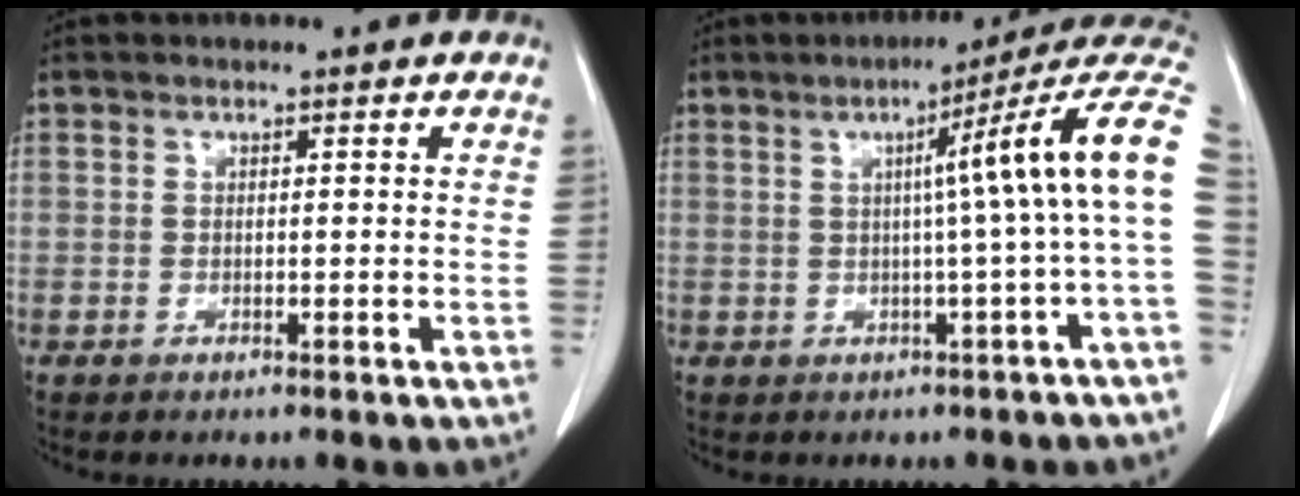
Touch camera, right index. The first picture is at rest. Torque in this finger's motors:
{"motor_torque": [0.97, -0.17, 0.53, 0.13]}